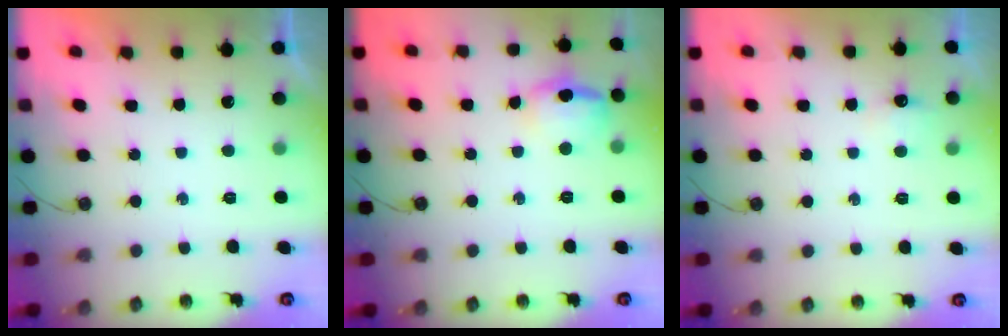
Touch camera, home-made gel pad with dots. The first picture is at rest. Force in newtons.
{"total": 11.5, "press": 11.4, "slide": 1.6}
{"total": 4.6, "press": 4.5, "slide": 0.7}